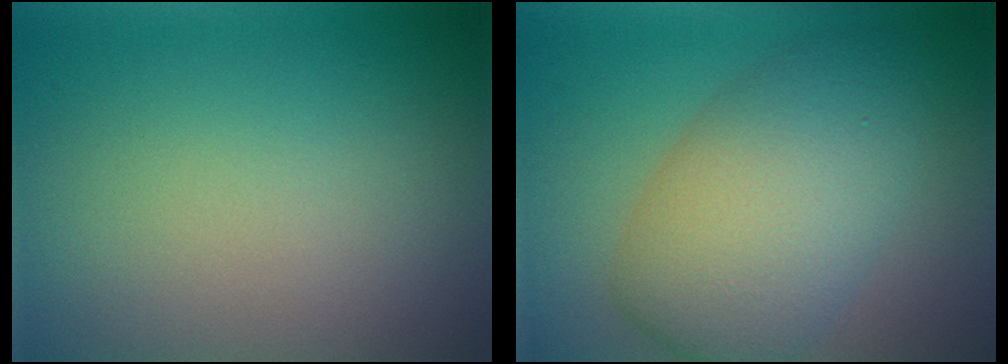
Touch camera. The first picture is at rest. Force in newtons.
{"total": 7.7, "press": 7.7, "slide": 0.4}